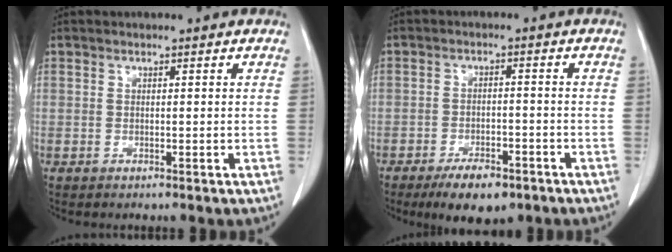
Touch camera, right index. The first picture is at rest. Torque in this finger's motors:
{"motor_torque": [0.08, -0.23, 0.11, 0.00]}